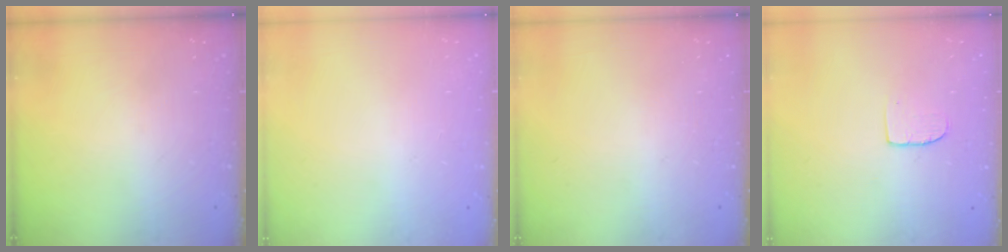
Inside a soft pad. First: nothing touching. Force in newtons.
{"total": 0.0}
{"total": 0.0}
{"total": 5.1, "press": 5.1, "slide": 0.4}